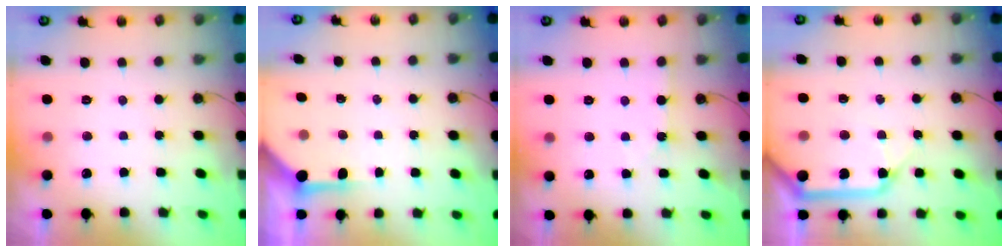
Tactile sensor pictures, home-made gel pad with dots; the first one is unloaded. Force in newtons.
{"total": 3.8, "press": 3.8, "slide": 0.4}
{"total": 1.7, "press": 1.6, "slide": 0.3}
{"total": 12.3, "press": 12.2, "slide": 1.6}